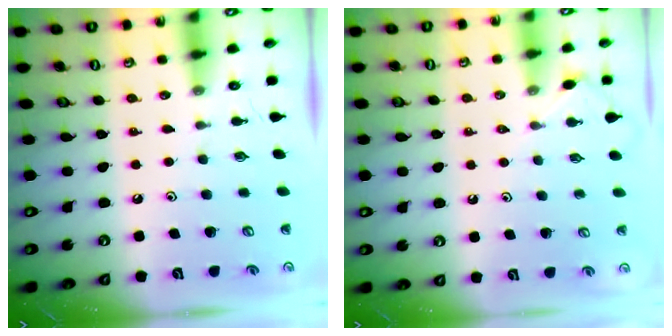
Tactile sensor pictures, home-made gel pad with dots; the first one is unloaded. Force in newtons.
{"total": 3.3, "press": 3.3, "slide": 0.6}